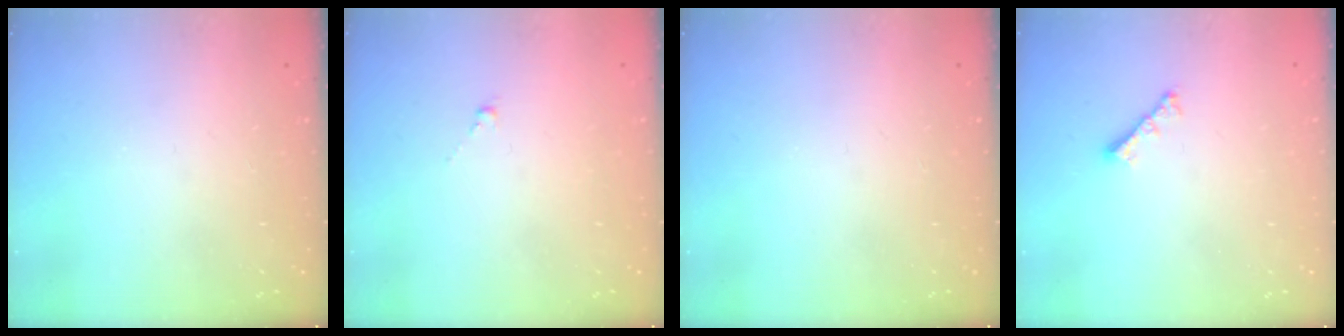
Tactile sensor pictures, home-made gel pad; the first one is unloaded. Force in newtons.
{"total": 0.5, "press": 0.3, "slide": 0.4}
{"total": 0.0}
{"total": 2.8, "press": 2.7, "slide": 0.6}